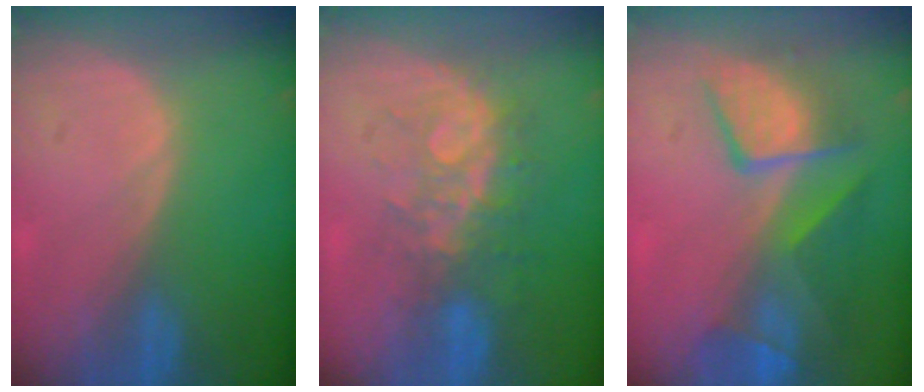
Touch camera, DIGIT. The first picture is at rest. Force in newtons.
{"total": 7.7, "press": 7.1, "slide": 3.1}
{"total": 10.1, "press": 8.7, "slide": 5.0}